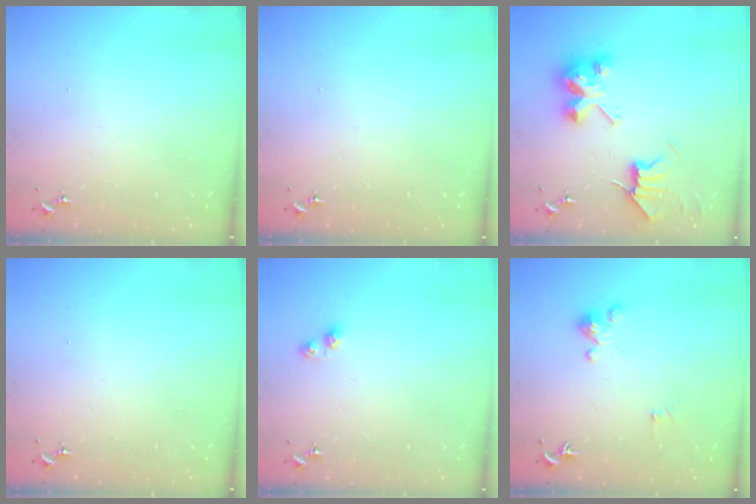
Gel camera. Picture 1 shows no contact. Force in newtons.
{"total": 0.0}
{"total": 9.7, "press": 9.7, "slide": 0.5}
{"total": 0.0}
{"total": 4.5, "press": 4.4, "slide": 0.6}
{"total": 0.0}